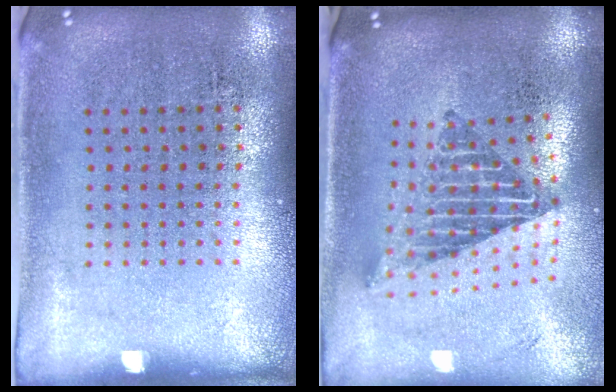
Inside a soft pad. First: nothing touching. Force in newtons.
{"total": 2.2, "press": 1.6, "slide": 1.5}